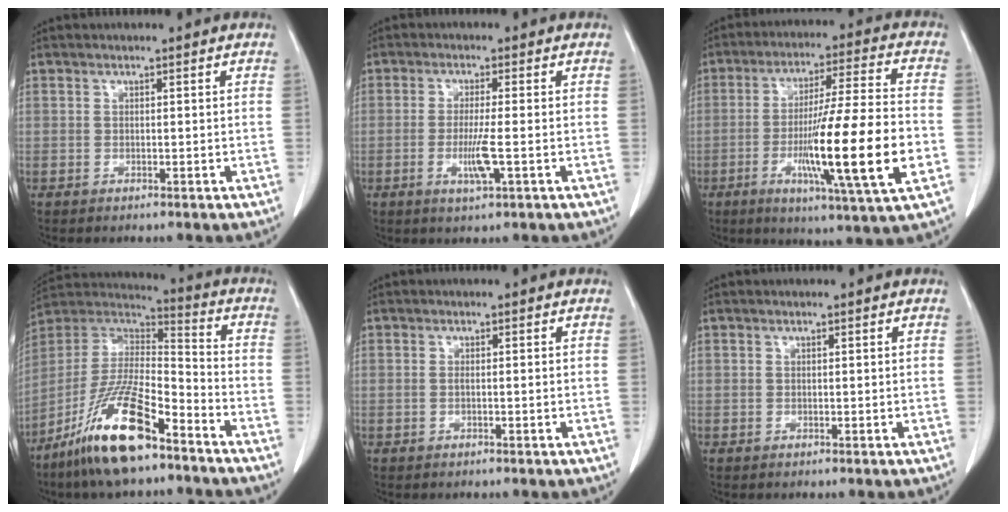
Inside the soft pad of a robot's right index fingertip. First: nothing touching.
{"total": 4.7, "force": [-1.2, -0.1, 4.5], "torque": [-0.091, -0.012, -0.022]}
{"total": 18.5, "force": [-4.5, -0.1, 17.9], "torque": [-0.297, -0.017, -0.075]}
{"total": 17.2, "force": [-11.1, 3.7, 12.6], "torque": [-0.262, -0.008, -0.205]}
{"total": 0.8, "force": [-0.1, 0.1, 0.8], "torque": [-0.016, -0.001, 0.001]}
{"total": 0.0}